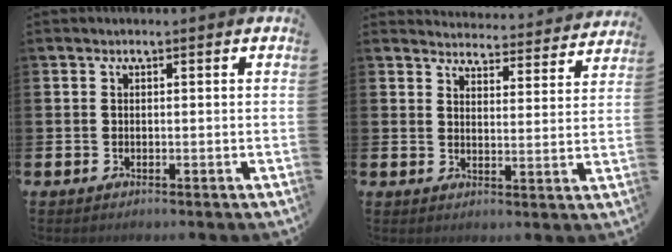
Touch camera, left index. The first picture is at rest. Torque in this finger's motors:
{"motor_torque": [0.73, -1.39, -0.23, -0.01]}